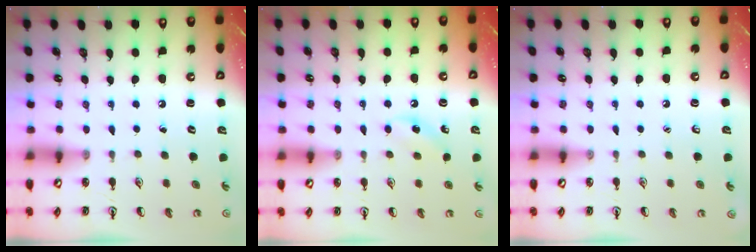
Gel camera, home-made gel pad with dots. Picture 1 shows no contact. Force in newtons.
{"total": 6.3, "press": 6.0, "slide": 1.8}
{"total": 0.0}